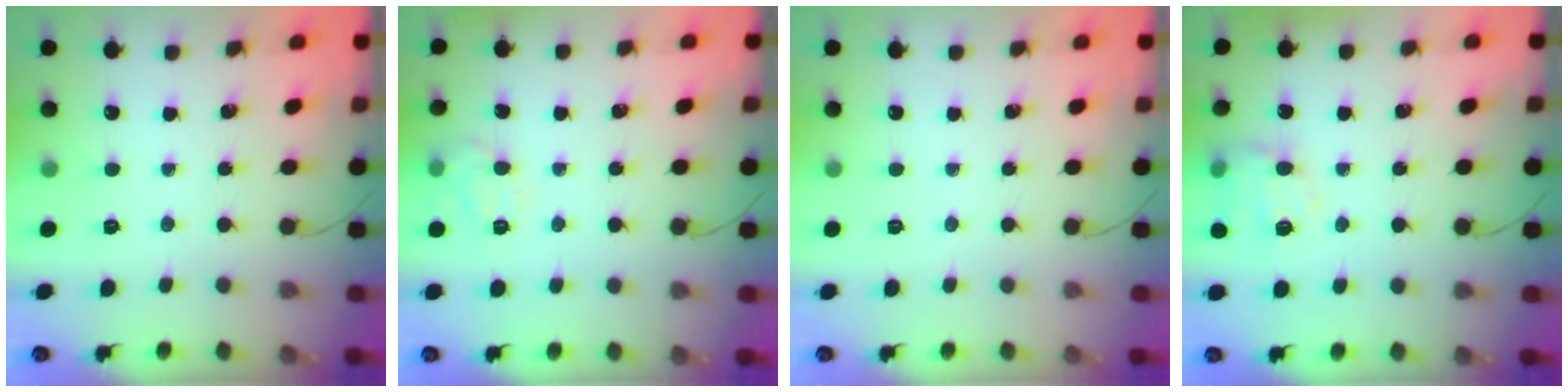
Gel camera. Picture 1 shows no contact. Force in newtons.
{"total": 8.9, "press": 8.8, "slide": 1.2}
{"total": 0.0}
{"total": 12.0, "press": 11.9, "slide": 1.7}